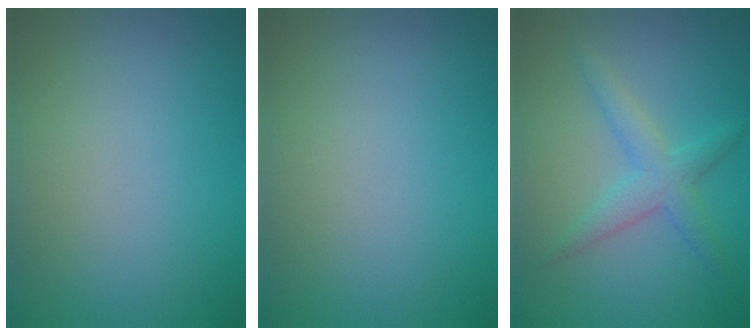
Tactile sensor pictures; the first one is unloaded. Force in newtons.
{"total": 0.0}
{"total": 2.8, "press": 2.8, "slide": 0.1}